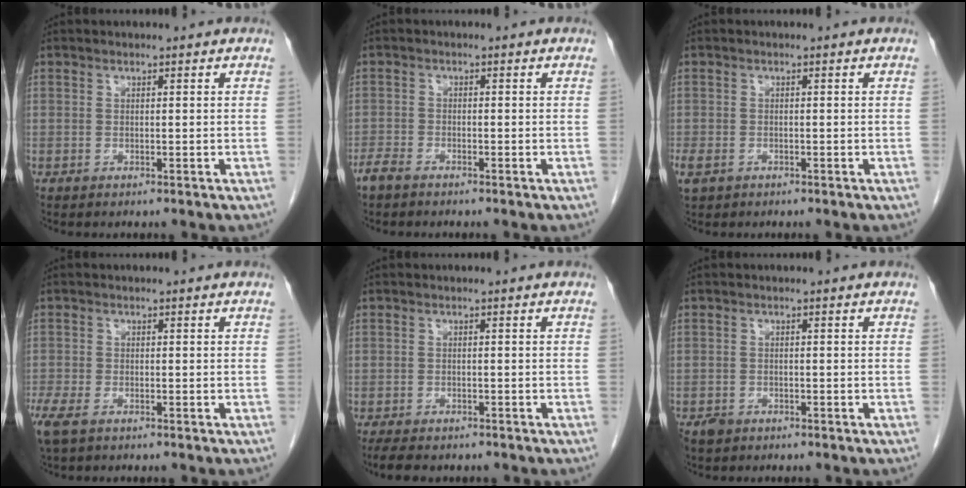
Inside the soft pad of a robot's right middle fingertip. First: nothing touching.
{"total": 2.3, "force": [-2.0, 0.7, 1.0], "torque": [-0.024, -0.002, -0.036]}
{"total": 2.8, "force": [-1.5, 1.9, 1.4], "torque": [-0.035, -0.003, -0.020]}
{"total": 5.6, "force": [-3.7, 2.5, 3.4], "torque": [-0.084, -0.015, -0.065]}
{"total": 5.7, "force": [-4.7, 1.8, 2.6], "torque": [-0.043, -0.012, -0.067]}
{"total": 1.6, "force": [-1.1, 1.1, 0.3], "torque": [-0.013, 0.002, -0.016]}